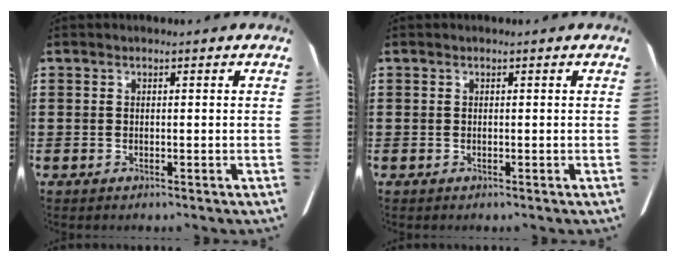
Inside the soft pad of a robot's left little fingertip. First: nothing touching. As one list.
[{"total": 0.0}]